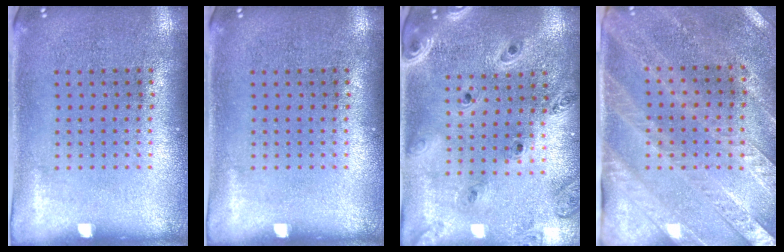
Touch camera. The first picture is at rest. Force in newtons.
{"total": 0.0}
{"total": 1.3, "press": 1.3, "slide": 0.2}
{"total": 2.6, "press": 2.4, "slide": 1.2}